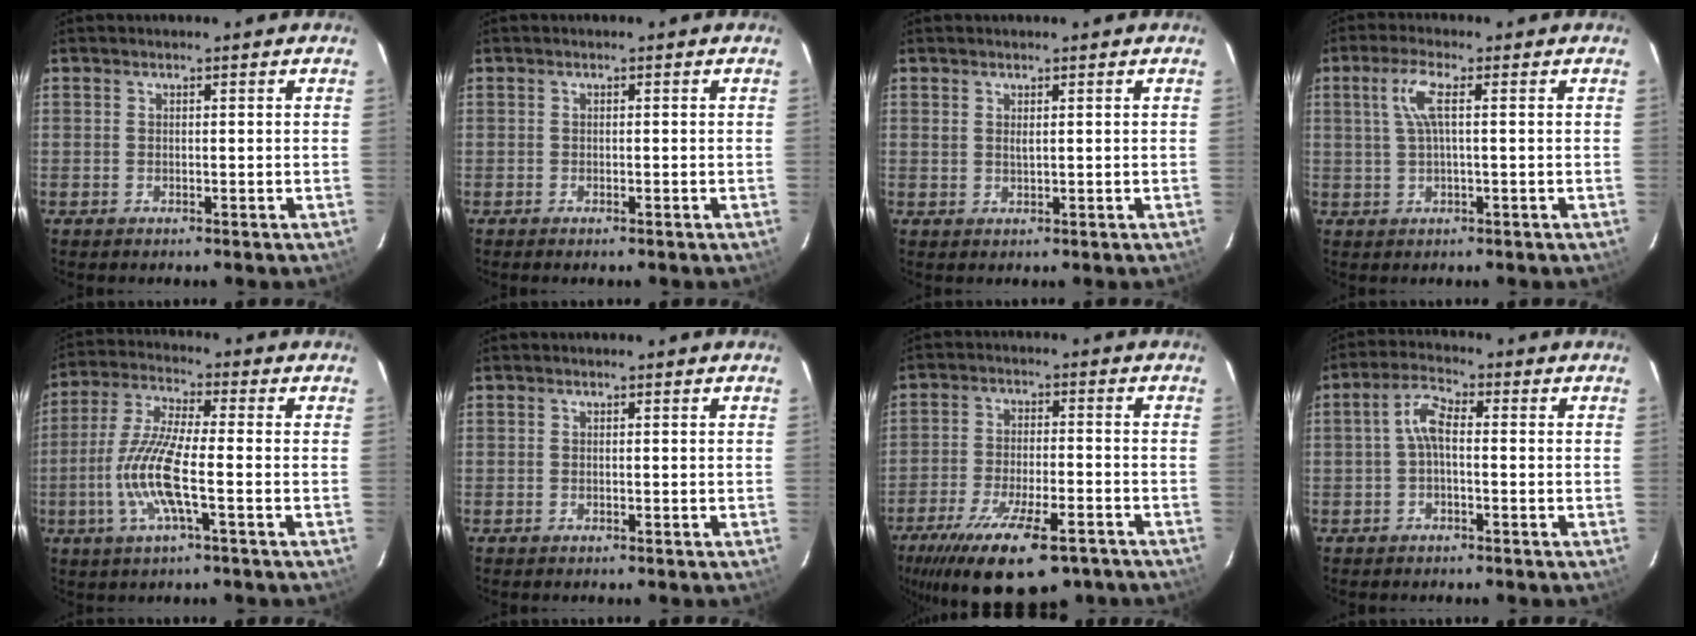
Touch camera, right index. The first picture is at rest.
{"total": 0.5, "force": [-0.4, 0.2, 0.2], "torque": [-0.005, 0.000, -0.009]}
{"total": 1.0, "force": [0.5, 0.3, 0.8], "torque": [-0.014, 0.001, 0.010]}
{"total": 4.7, "force": [0.9, 0.5, 4.5], "torque": [-0.094, 0.005, 0.021]}
{"total": 11.1, "force": [-2.9, 1.6, 10.6], "torque": [-0.229, -0.004, -0.060]}
{"total": 0.0}
{"total": 18.2, "force": [-12.3, 5.8, 12.1], "torque": [-0.231, -0.042, -0.191]}
{"total": 4.3, "force": [-0.5, 1.8, 3.9], "torque": [-0.085, 0.018, -0.012]}